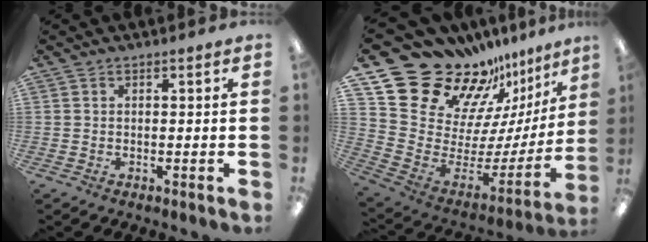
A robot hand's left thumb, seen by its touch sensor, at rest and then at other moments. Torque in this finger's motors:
{"motor_torque": [2.48, 2.48, 1.37, -1.40, 0.28]}